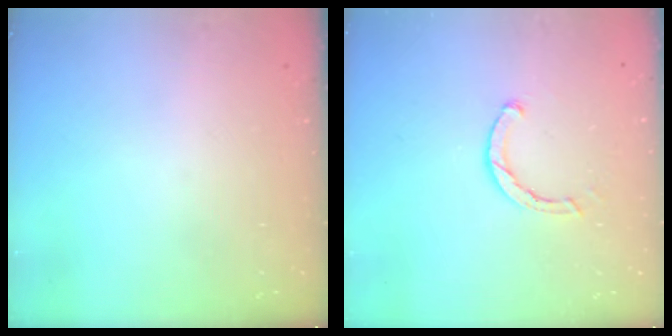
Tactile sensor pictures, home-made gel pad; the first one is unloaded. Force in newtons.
{"total": 2.4, "press": 2.4, "slide": 0.1}